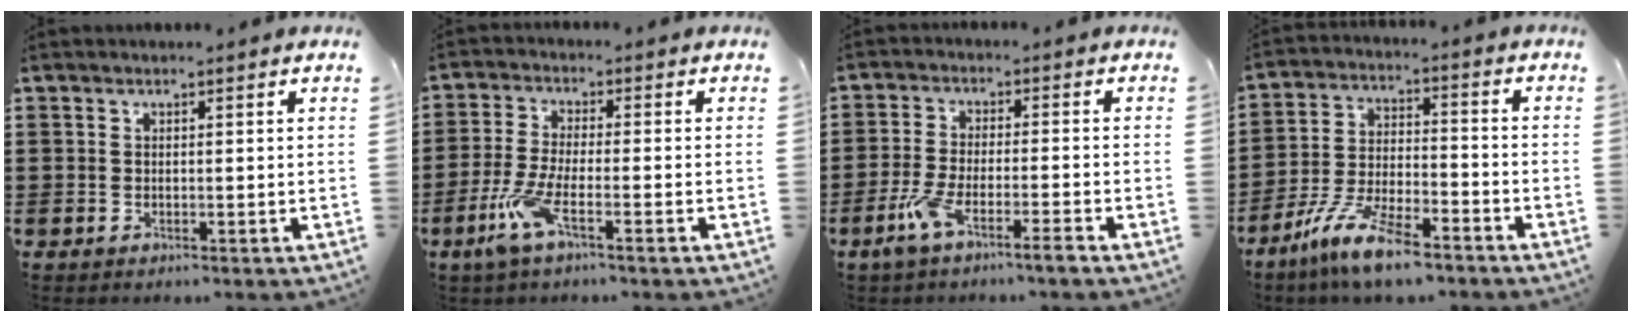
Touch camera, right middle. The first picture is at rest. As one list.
[{"total": 6.4, "force": [-3.2, 1.4, 5.4], "torque": [-0.123, -0.012, -0.062]}, {"total": 5.8, "force": [-3.9, 0.6, 4.3], "torque": [-0.096, -0.011, -0.074]}, {"total": 10.5, "force": [-8.0, 1.8, 6.6], "torque": [-0.137, 0.008, -0.155]}]